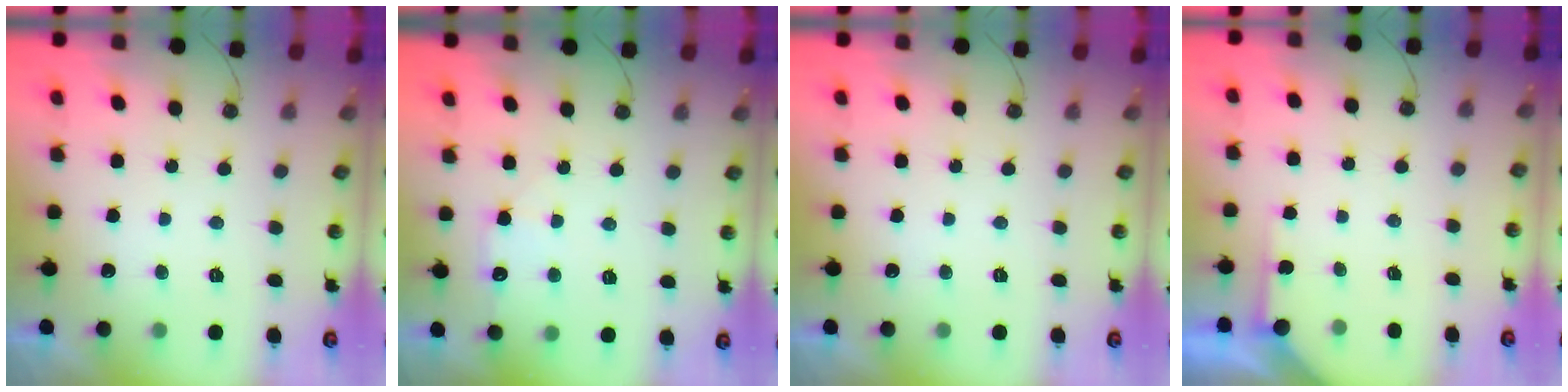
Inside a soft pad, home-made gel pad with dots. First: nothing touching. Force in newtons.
{"total": 7.1, "press": 7.1, "slide": 0.7}
{"total": 0.0}
{"total": 1.6, "press": 1.6, "slide": 0.2}